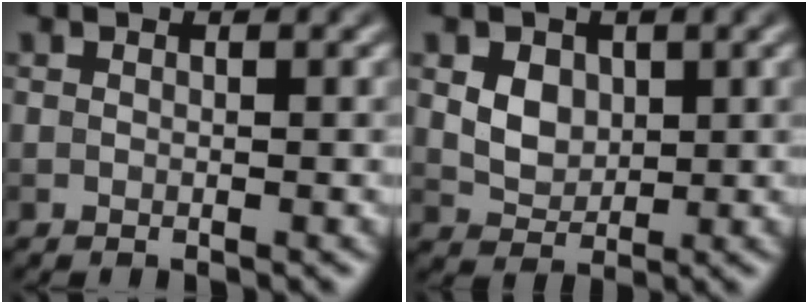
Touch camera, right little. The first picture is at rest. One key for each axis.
{"total": 3.1, "fx": 0.7, "fy": 2.4, "fz": 1.9, "tx": -0.036, "ty": -0.003, "tz": 0.007}